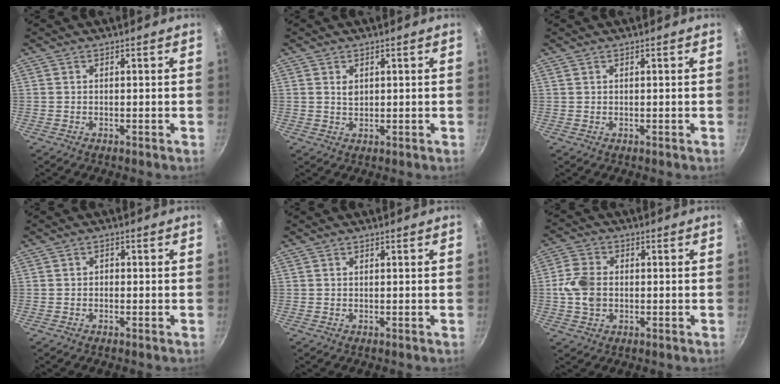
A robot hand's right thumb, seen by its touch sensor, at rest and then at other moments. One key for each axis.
{"total": 1.9, "fx": 0.7, "fy": 1.4, "fz": 1.2, "tx": -0.017, "ty": -0.002, "tz": 0.014}
{"total": 0.0}
{"total": 1.0, "fx": -0.3, "fy": 0.8, "fz": 0.4, "tx": -0.006, "ty": 0.004, "tz": -0.007}
{"total": 0.0}
{"total": 7.0, "fx": -0.5, "fy": 5.3, "fz": 4.6, "tx": -0.081, "ty": 0.010, "tz": -0.017}